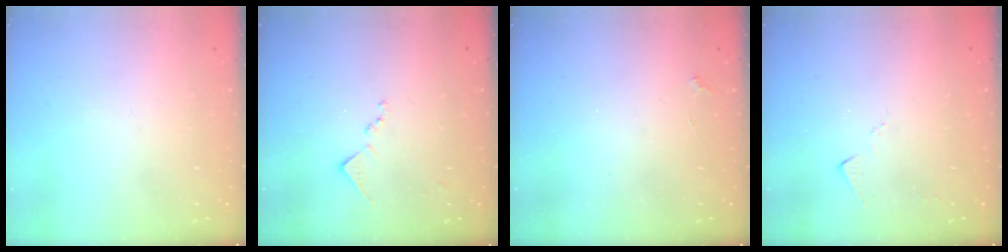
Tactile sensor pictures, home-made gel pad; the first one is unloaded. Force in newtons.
{"total": 8.4, "press": 8.3, "slide": 0.8}
{"total": 2.0, "press": 1.9, "slide": 0.4}
{"total": 3.4, "press": 3.4, "slide": 0.4}